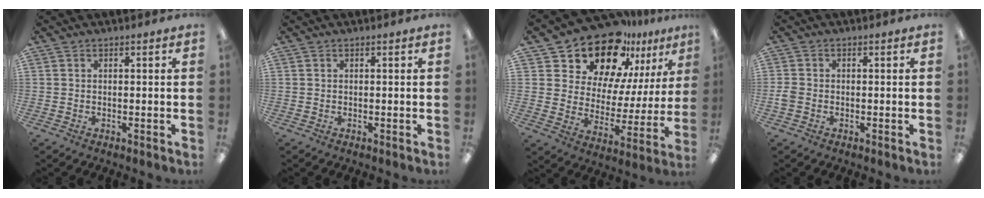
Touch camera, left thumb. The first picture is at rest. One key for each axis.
{"total": 0.0}
{"total": 19.4, "fx": 15.6, "fy": 8.9, "fz": 7.2, "tx": -0.129, "ty": -0.115, "tz": 0.275}
{"total": 2.1, "fx": -0.7, "fy": 1.6, "fz": 1.2, "tx": -0.020, "ty": 0.004, "tz": -0.012}